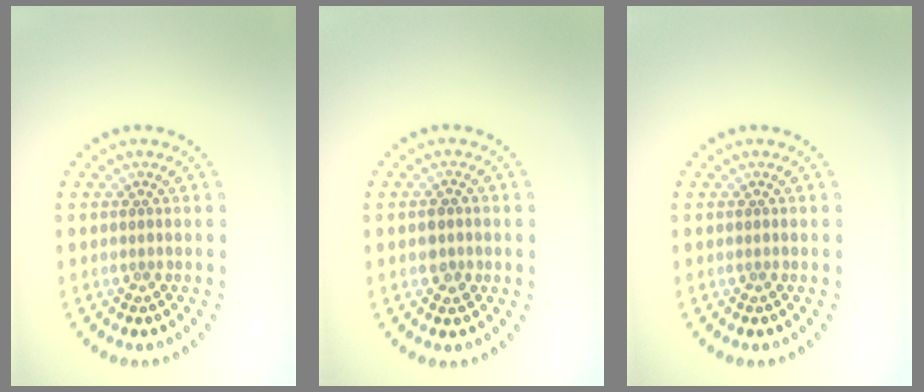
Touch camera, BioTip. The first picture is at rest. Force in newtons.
{"total": 1.5, "press": 1.5, "slide": 0.1}
{"total": 0.0}